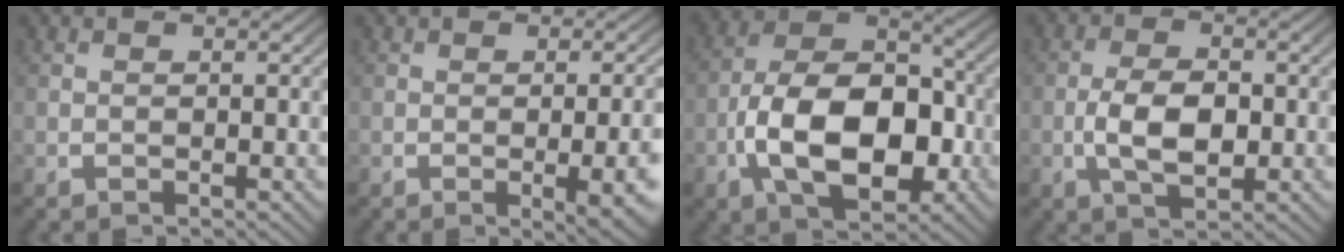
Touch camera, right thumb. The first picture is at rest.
{"total": 4.4, "force": [-1.1, 1.2, 4.0], "torque": [-0.057, -0.008, -0.009]}
{"total": 13.2, "force": [-2.4, 8.2, 10.1], "torque": [-0.208, -0.039, -0.024]}
{"total": 5.8, "force": [-0.5, 3.5, 4.6], "torque": [-0.103, -0.019, 0.000]}